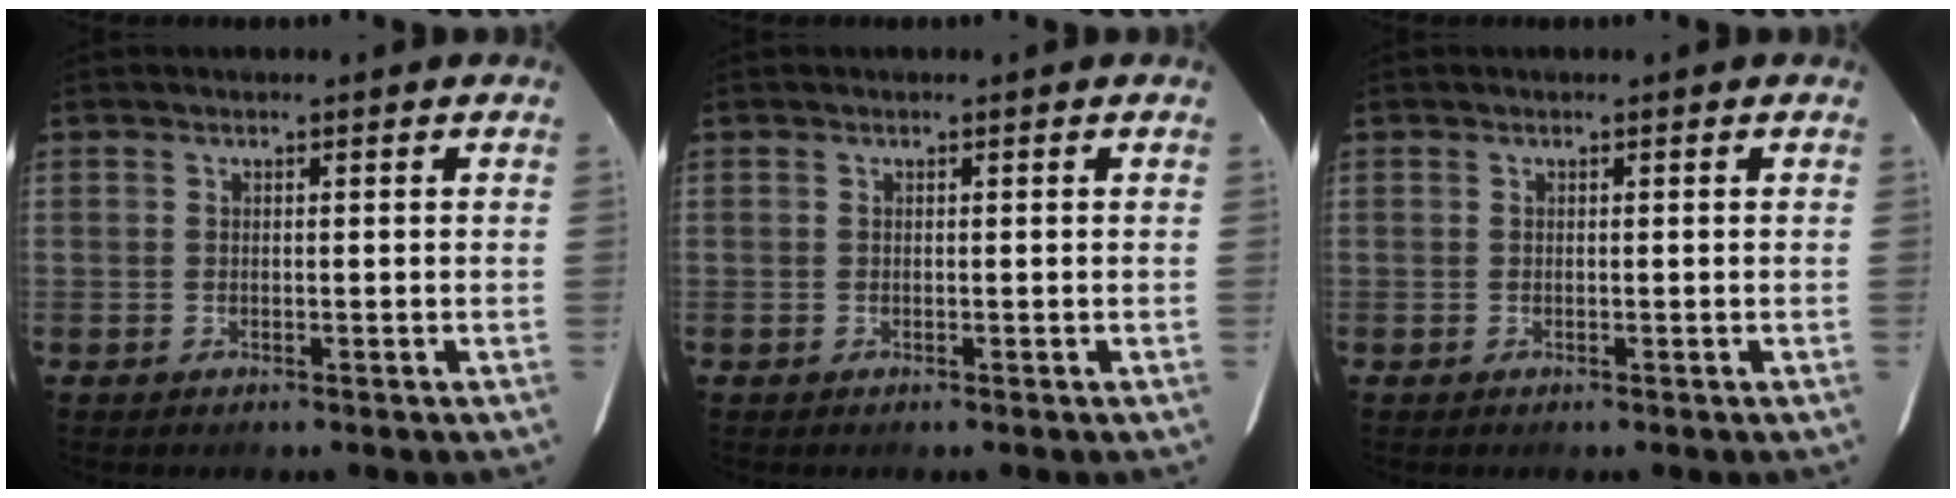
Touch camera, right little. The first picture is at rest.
{"total": 0.0}
{"total": 0.0}